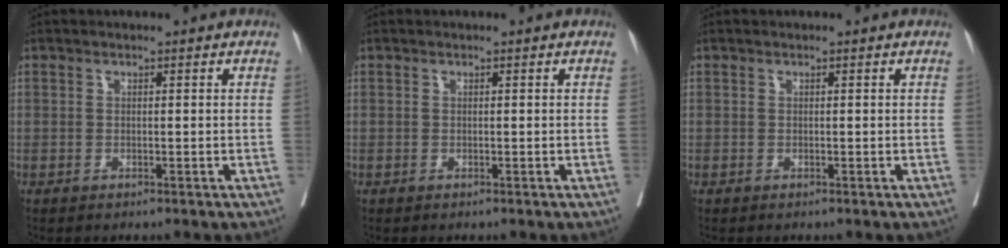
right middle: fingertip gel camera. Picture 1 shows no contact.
{"total": 0.0}
{"total": 0.0}